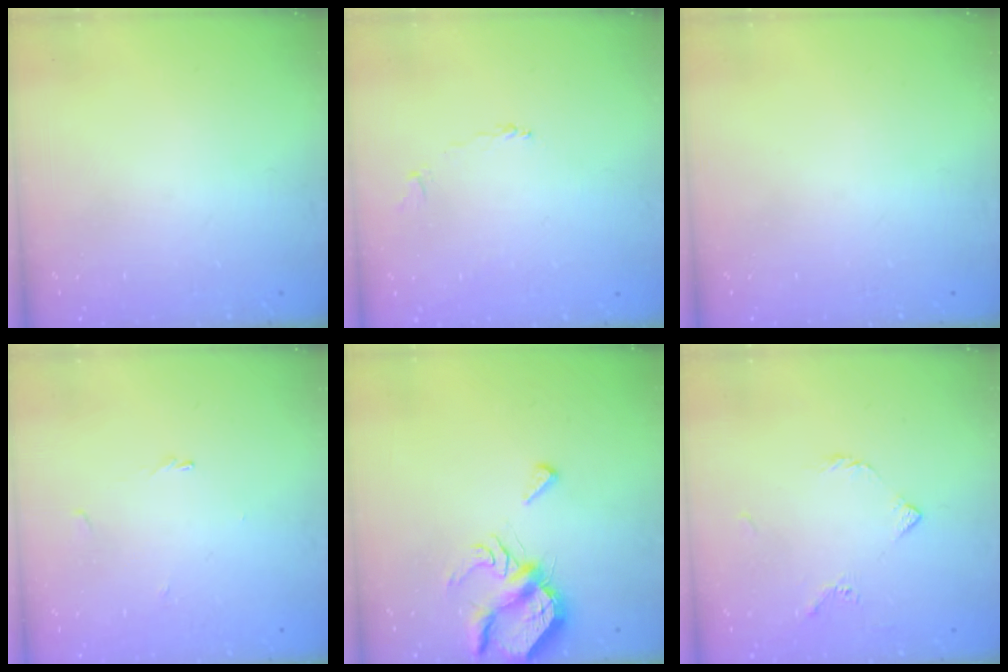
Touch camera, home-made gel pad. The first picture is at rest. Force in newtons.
{"total": 1.9, "press": 1.9, "slide": 0.4}
{"total": 0.0}
{"total": 0.7, "press": 0.6, "slide": 0.4}
{"total": 6.9, "press": 6.8, "slide": 1.0}
{"total": 3.6, "press": 3.5, "slide": 0.8}